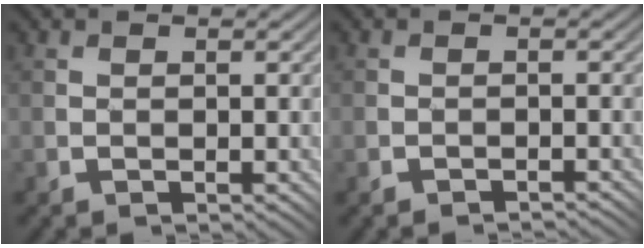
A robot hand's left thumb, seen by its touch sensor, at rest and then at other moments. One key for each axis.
{"total": 1.1, "fx": -0.9, "fy": -0.4, "fz": -0.5, "tx": 0.011, "ty": 0.009, "tz": -0.024}